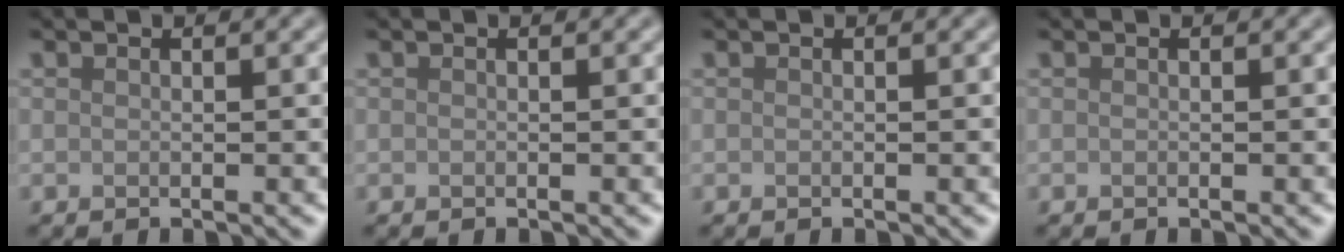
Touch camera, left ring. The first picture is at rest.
{"total": 0.0}
{"total": 0.0}
{"total": 0.0}